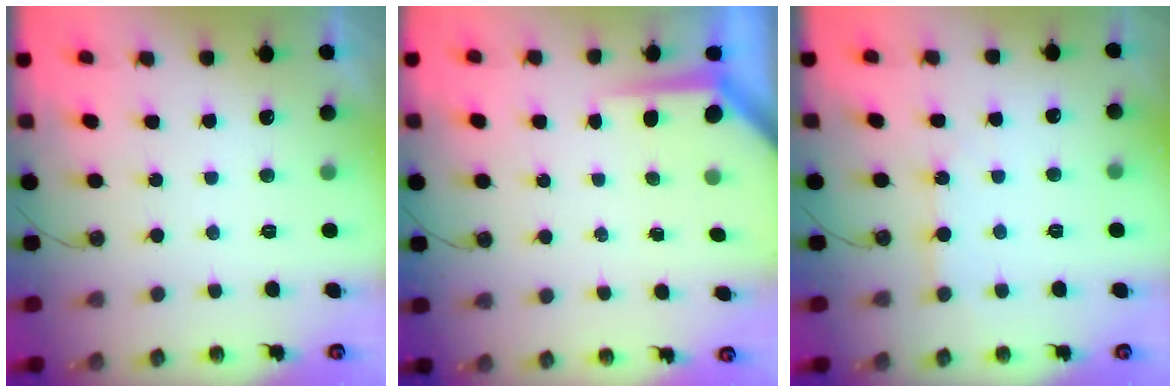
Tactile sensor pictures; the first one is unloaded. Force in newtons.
{"total": 4.0, "press": 4.0, "slide": 0.3}
{"total": 3.9, "press": 3.8, "slide": 0.4}